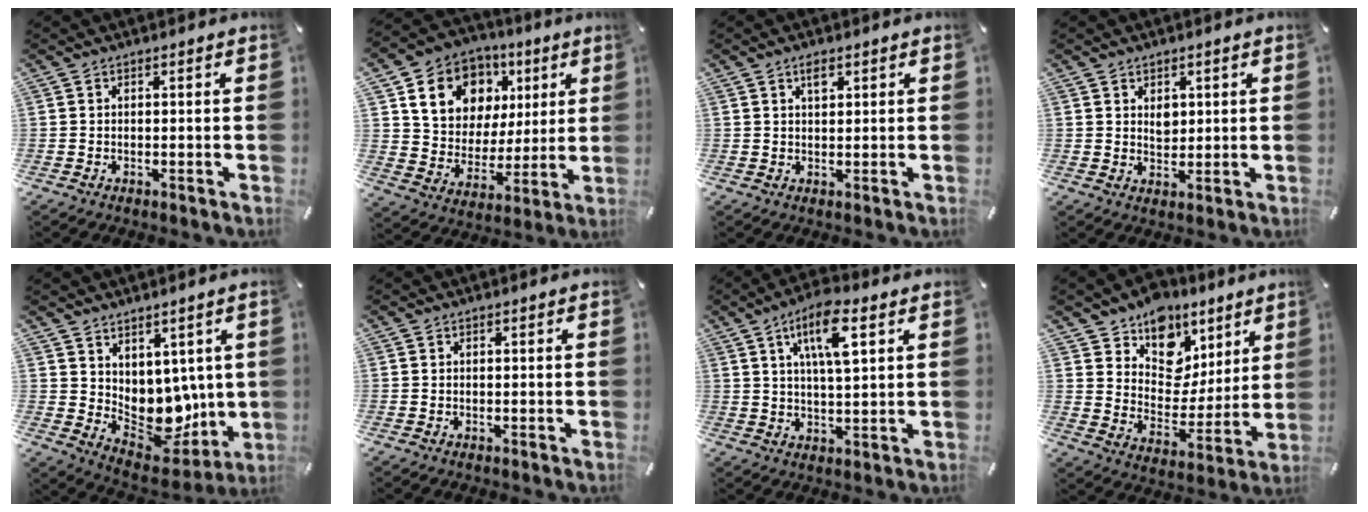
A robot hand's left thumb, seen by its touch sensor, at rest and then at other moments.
{"total": 15.7, "force": [6.7, 12.9, 6.1], "torque": [-0.109, -0.021, 0.132]}
{"total": 2.4, "force": [1.2, 1.2, 1.7], "torque": [-0.030, -0.001, 0.020]}
{"total": 3.3, "force": [1.4, 2.6, 1.5], "torque": [-0.009, -0.006, 0.021]}
{"total": 9.2, "force": [2.3, 8.1, 3.8], "torque": [-0.052, -0.048, 0.064]}
{"total": 0.0}
{"total": 9.9, "force": [4.5, 3.0, 8.4], "torque": [-0.146, -0.002, 0.072]}
{"total": 11.5, "force": [6.9, 9.0, 1.9], "torque": [-0.025, -0.073, 0.131]}